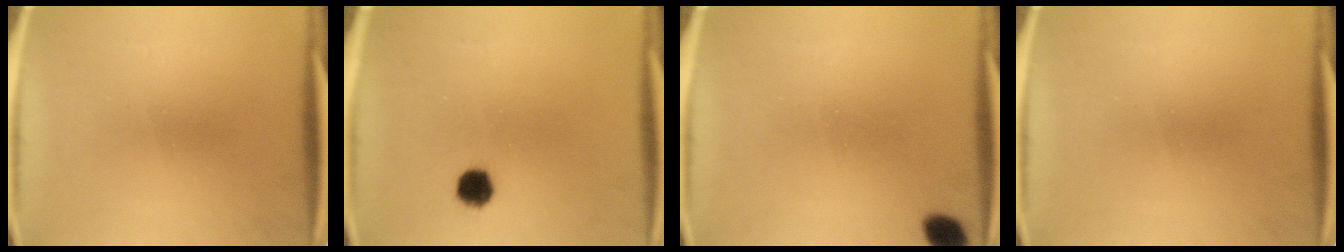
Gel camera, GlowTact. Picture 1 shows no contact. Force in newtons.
{"total": 4.2}
{"total": 3.8}
{"total": 0.0}